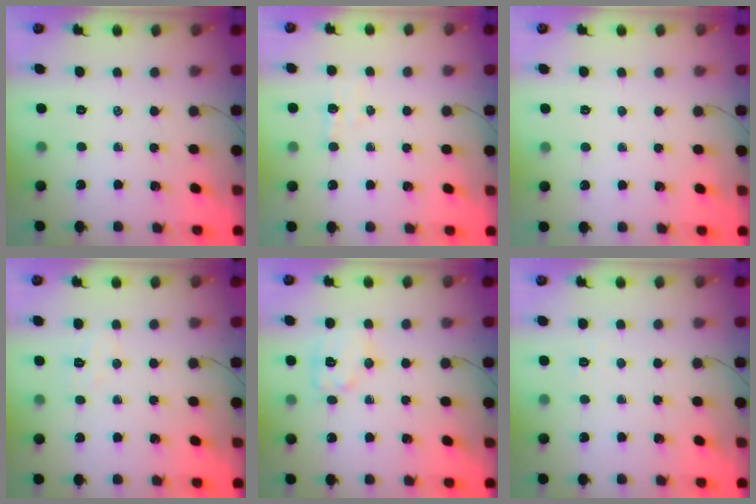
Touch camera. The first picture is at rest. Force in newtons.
{"total": 3.3, "press": 3.2, "slide": 0.9}
{"total": 0.0}
{"total": 3.6, "press": 3.5, "slide": 0.8}
{"total": 8.4, "press": 8.4, "slide": 0.1}
{"total": 2.4, "press": 2.3, "slide": 0.7}